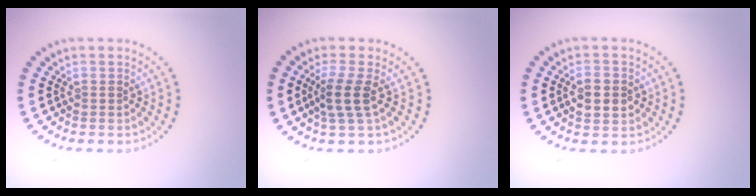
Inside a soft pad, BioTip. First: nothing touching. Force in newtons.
{"total": 2.5, "press": 2.0, "slide": 1.6}
{"total": 2.4, "press": 2.4, "slide": 0.1}